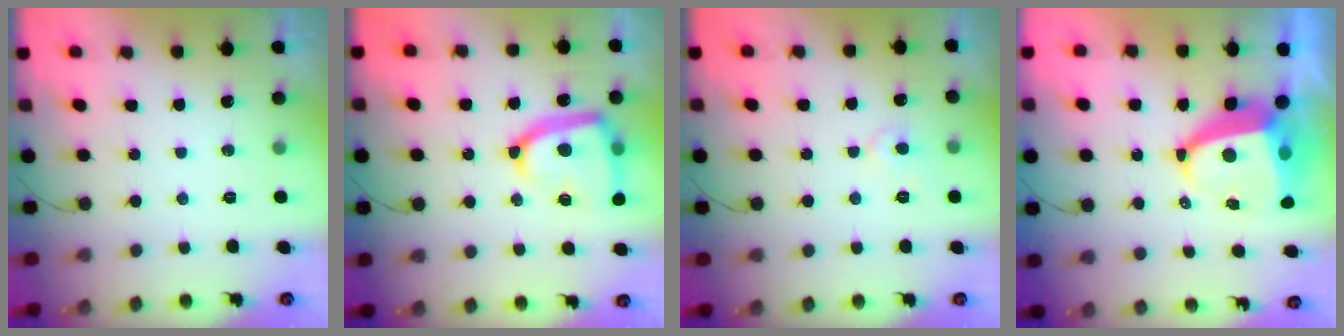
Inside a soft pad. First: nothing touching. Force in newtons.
{"total": 18.1, "press": 18.1, "slide": 1.7}
{"total": 4.4, "press": 4.4, "slide": 0.1}
{"total": 10.5, "press": 10.4, "slide": 1.4}